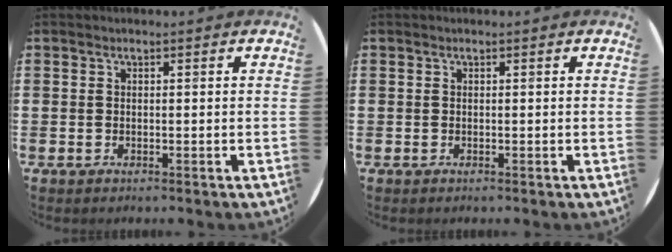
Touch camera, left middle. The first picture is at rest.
{"total": 0.0}